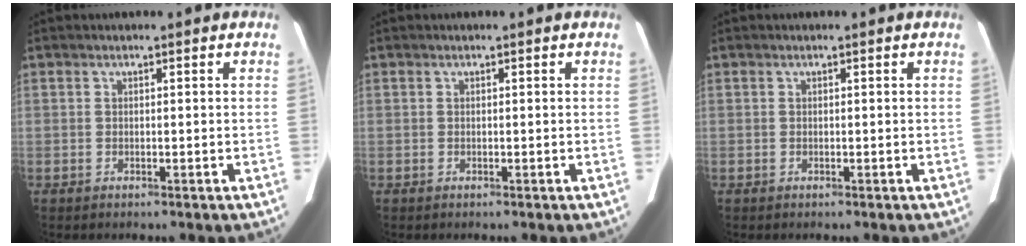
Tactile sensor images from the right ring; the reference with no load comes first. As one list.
[{"total": 0.0}, {"total": 0.0}]